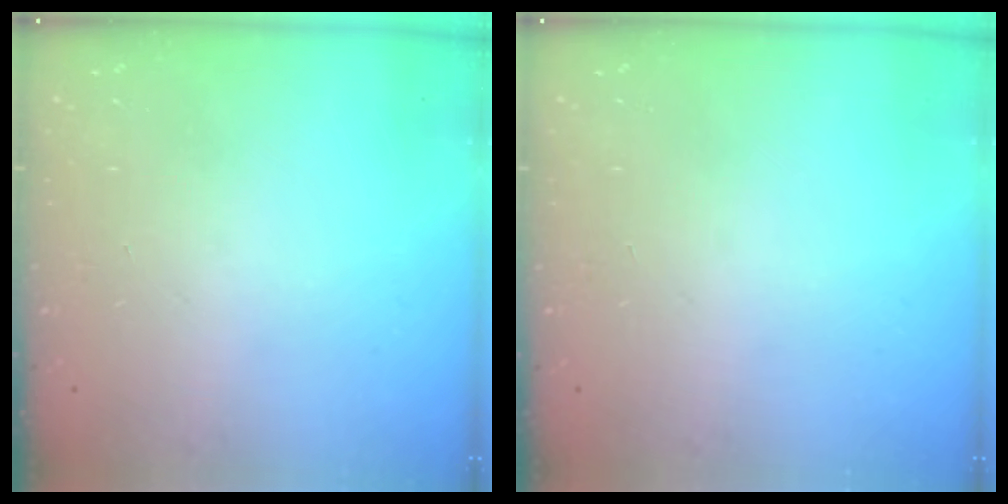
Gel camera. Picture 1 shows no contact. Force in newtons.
{"total": 0.0}